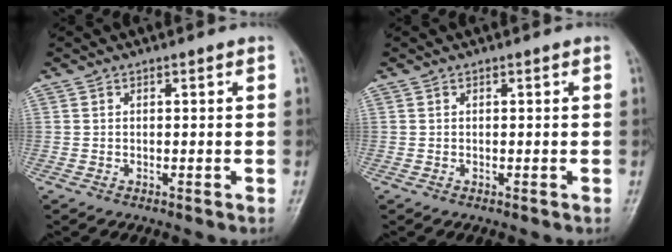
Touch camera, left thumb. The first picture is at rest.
{"total": 0.0}